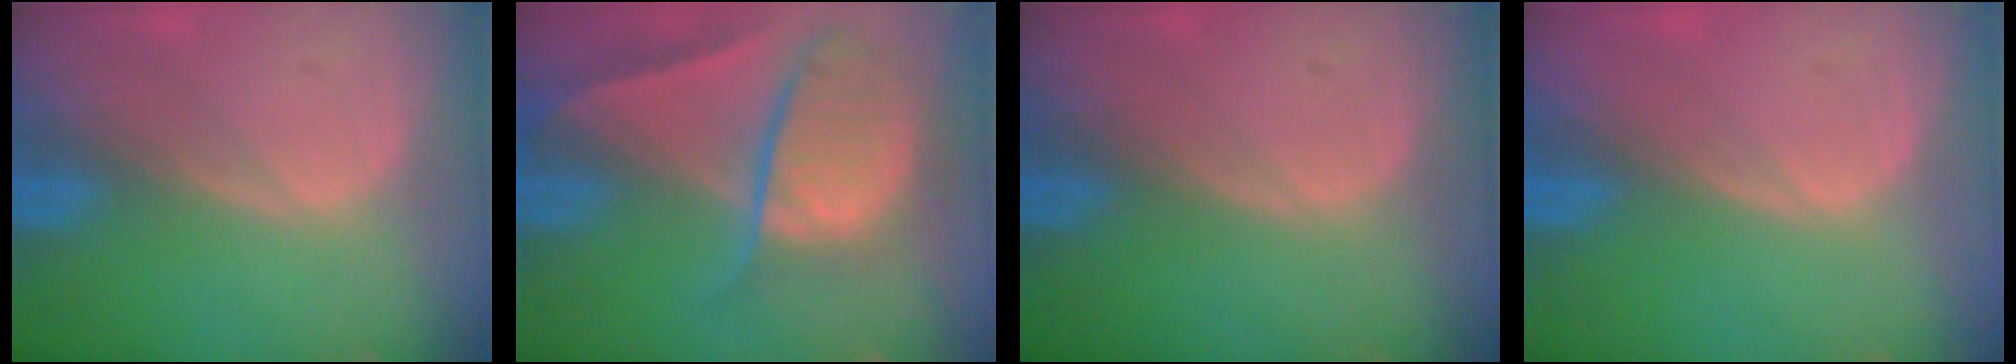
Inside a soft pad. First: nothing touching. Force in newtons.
{"total": 10.3, "press": 8.7, "slide": 5.5}
{"total": 0.0}
{"total": 0.0}